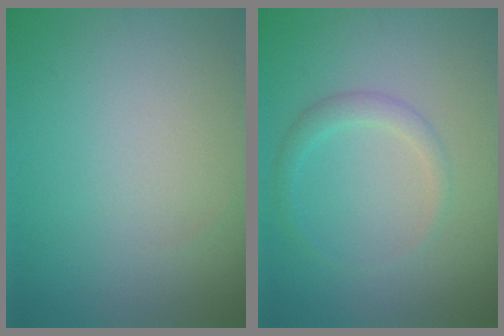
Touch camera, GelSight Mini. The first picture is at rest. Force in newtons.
{"total": 1.7, "press": 1.7, "slide": 0.1}